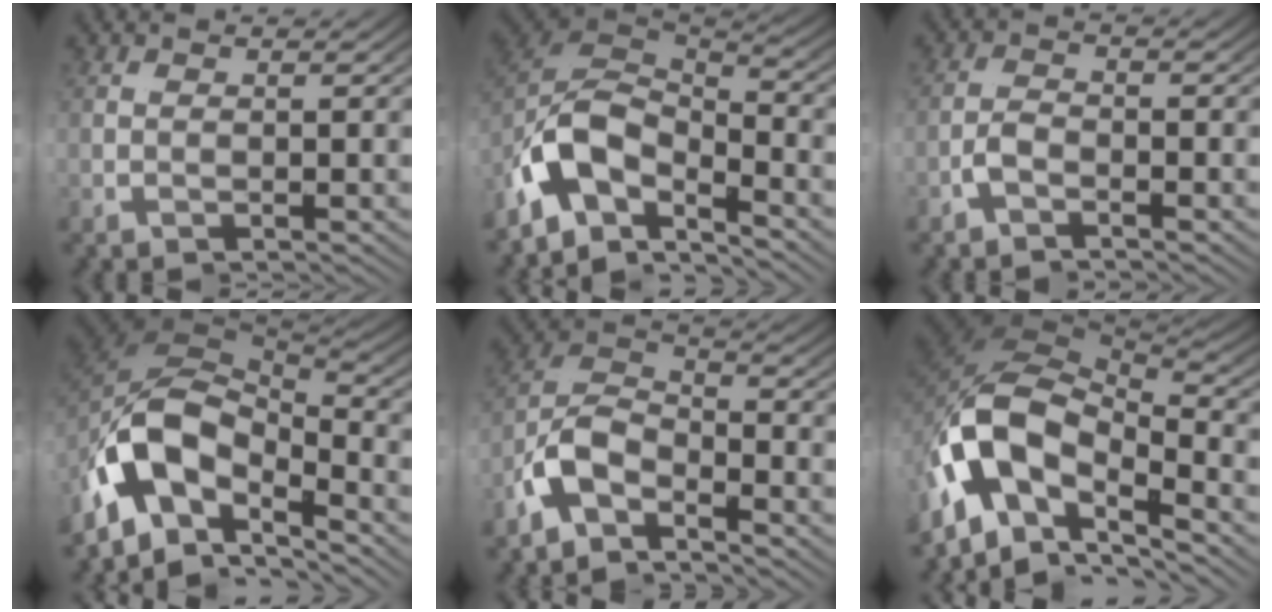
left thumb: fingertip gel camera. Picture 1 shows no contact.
{"total": 10.6, "force": [-0.1, 6.3, 8.6], "torque": [-0.190, -0.006, -0.003]}
{"total": 2.3, "force": [-2.1, 0.8, -0.5], "torque": [-0.004, 0.009, -0.047]}
{"total": 13.7, "force": [-0.3, 8.2, 11.0], "torque": [-0.239, -0.023, 0.003]}
{"total": 4.9, "force": [-1.2, 2.7, 3.9], "torque": [-0.096, 0.010, -0.033]}
{"total": 12.6, "force": [-1.1, 7.7, 10.0], "torque": [-0.217, -0.021, -0.010]}